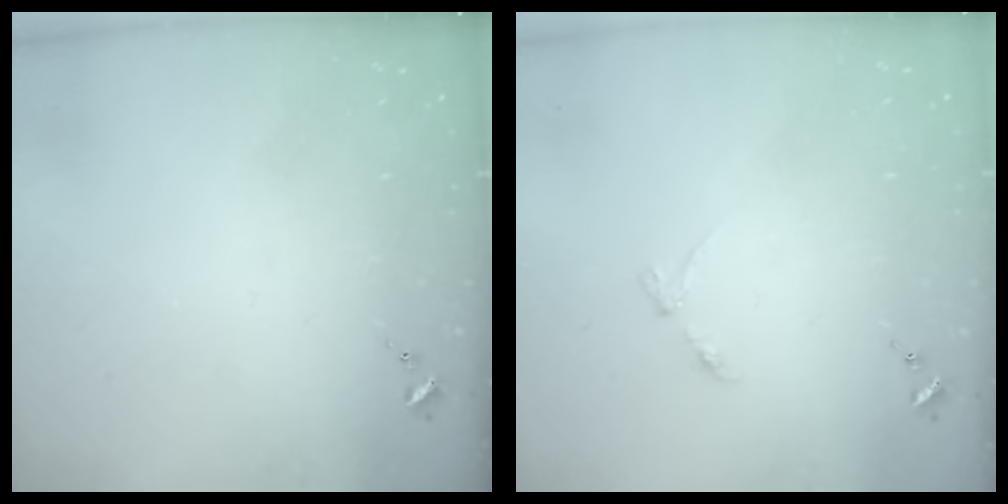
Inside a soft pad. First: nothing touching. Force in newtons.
{"total": 3.2, "press": 3.1, "slide": 0.5}